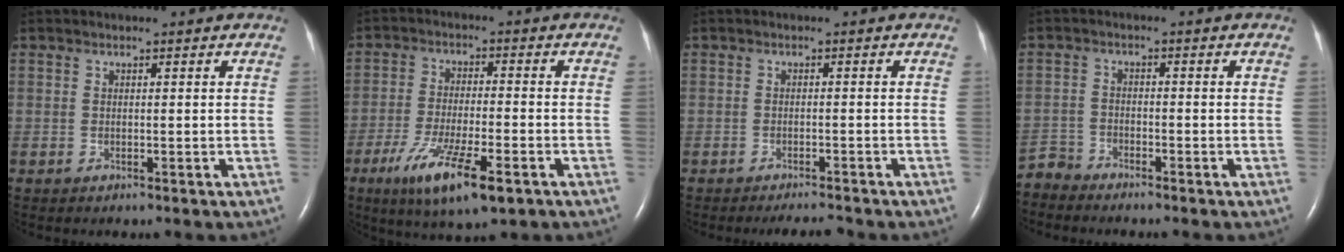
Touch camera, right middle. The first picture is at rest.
{"total": 11.3, "force": [-5.9, 2.0, 9.5], "torque": [-0.179, -0.027, -0.094]}
{"total": 2.7, "force": [-2.6, 0.1, 0.8], "torque": [-0.016, -0.010, -0.036]}
{"total": 3.2, "force": [-3.1, 0.1, -0.9], "torque": [0.022, -0.014, -0.061]}